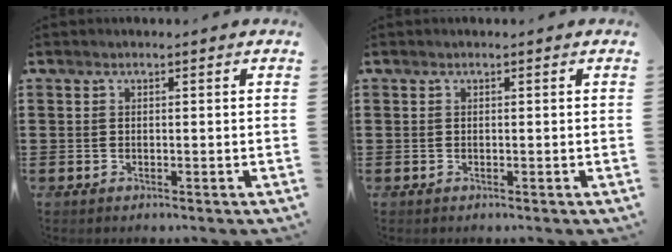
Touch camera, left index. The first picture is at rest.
{"total": 0.0}